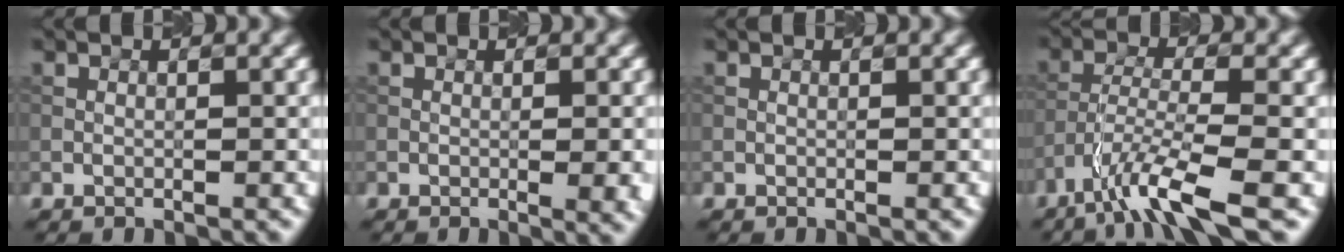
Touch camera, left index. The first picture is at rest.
{"total": 3.0, "force": [-0.4, 1.1, 2.8], "torque": [-0.021, 0.005, 0.001]}
{"total": 0.0}
{"total": 6.0, "force": [-4.3, 0.7, 4.2], "torque": [-0.073, 0.001, -0.080]}